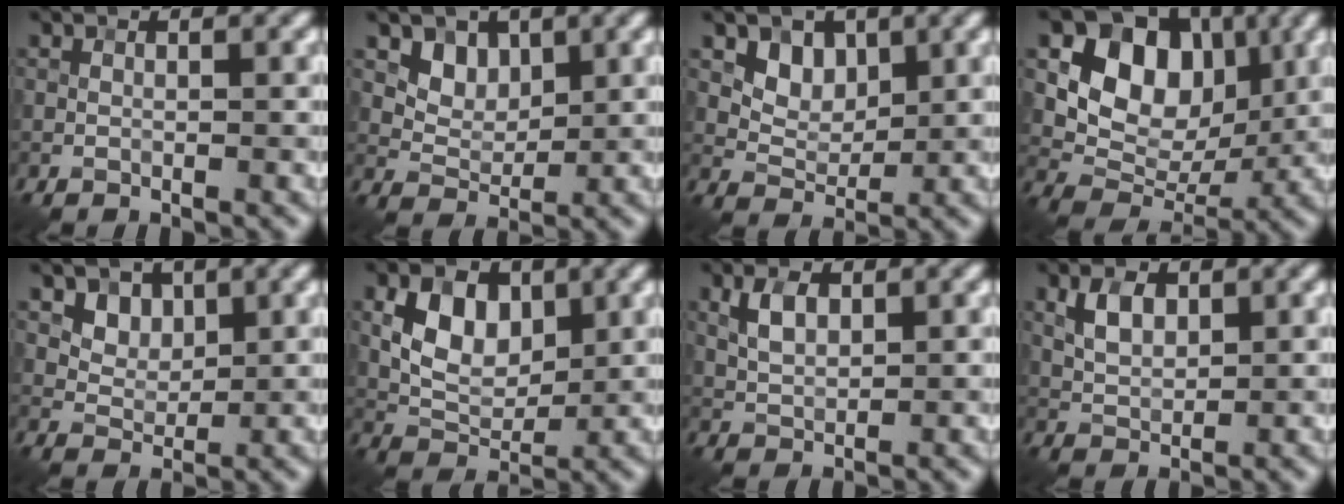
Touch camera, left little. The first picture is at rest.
{"total": 3.2, "force": [1.6, 2.3, 1.4], "torque": [-0.028, -0.022, 0.043]}
{"total": 3.2, "force": [1.5, 2.4, 1.5], "torque": [-0.029, -0.014, 0.033]}
{"total": 9.4, "force": [2.6, 7.1, 5.5], "torque": [-0.072, -0.009, 0.037]}
{"total": 2.6, "force": [1.3, 2.0, 1.1], "torque": [-0.021, -0.019, 0.039]}
{"total": 5.5, "force": [1.5, 3.6, 3.8], "torque": [-0.070, -0.001, 0.025]}
{"total": 2.8, "force": [1.0, 1.7, 2.0], "torque": [-0.042, 0.002, 0.020]}
{"total": 3.0, "force": [1.1, 1.9, 2.1], "torque": [-0.042, 0.002, 0.022]}